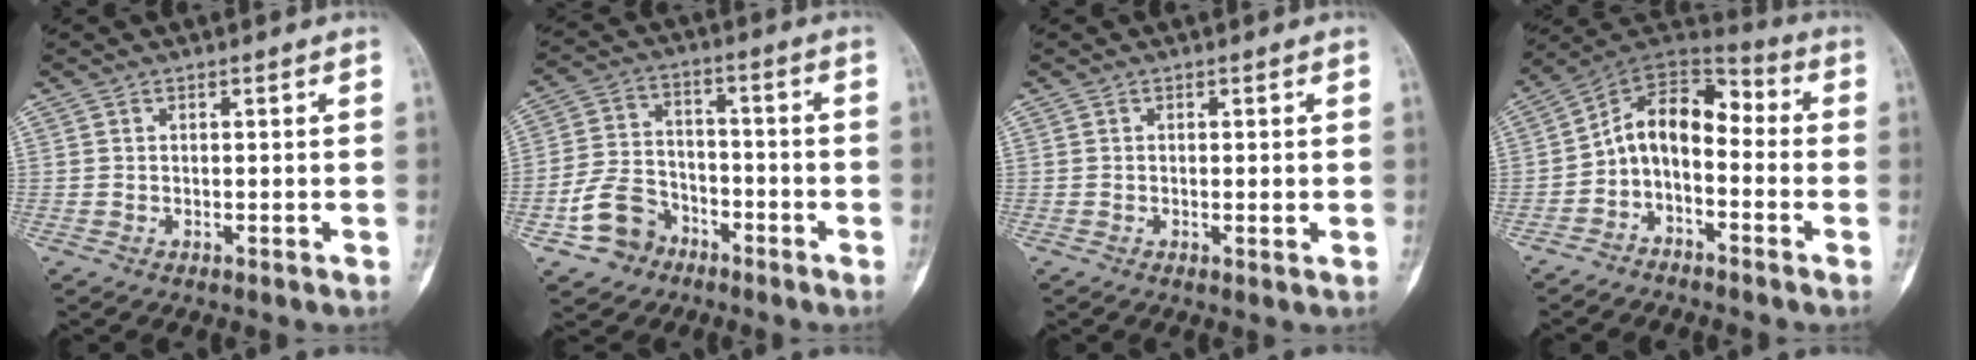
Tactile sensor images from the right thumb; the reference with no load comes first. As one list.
[{"total": 9.8, "force": [-5.1, 7.5, 3.9], "torque": [-0.053, 0.040, -0.091]}, {"total": 1.3, "force": [0.0, 0.3, 1.3], "torque": [-0.020, -0.003, -0.001]}, {"total": 11.0, "force": [-2.4, 7.0, 8.2], "torque": [-0.111, 0.078, -0.059]}]